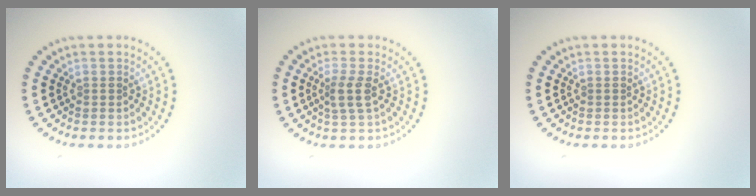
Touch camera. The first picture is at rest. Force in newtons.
{"total": 1.8, "press": 1.5, "slide": 1.0}
{"total": 0.0}